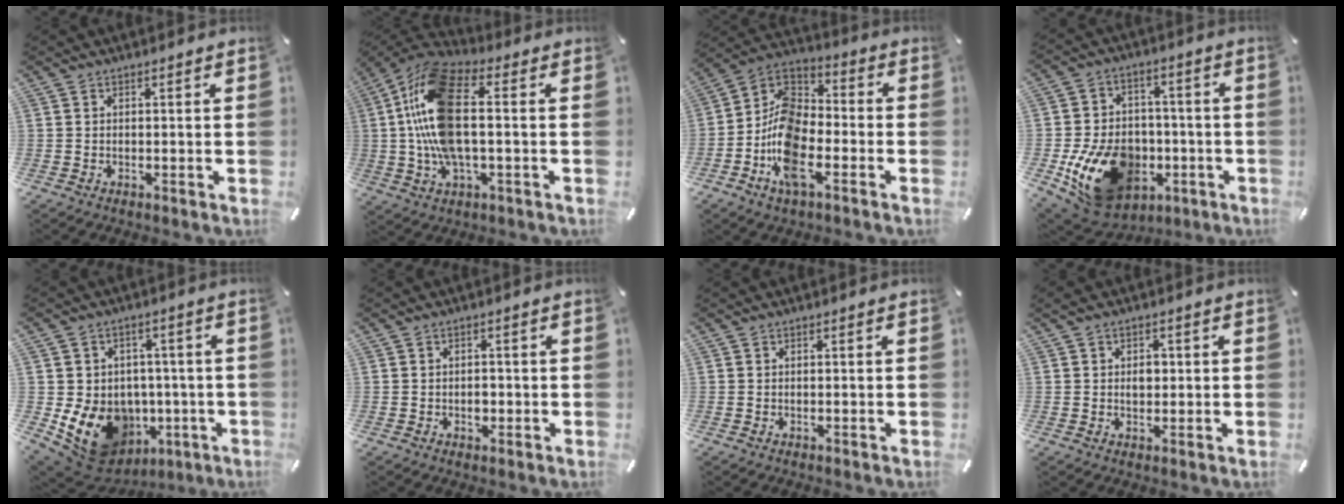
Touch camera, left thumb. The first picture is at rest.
{"total": 17.9, "force": [0.6, 8.3, 15.9], "torque": [-0.340, -0.005, 0.006]}
{"total": 14.1, "force": [-7.0, 7.6, 9.6], "torque": [-0.214, 0.017, -0.138]}
{"total": 19.2, "force": [-5.9, 14.4, 11.4], "torque": [-0.214, 0.026, -0.084]}
{"total": 13.9, "force": [-3.5, 11.5, 6.8], "torque": [-0.135, -0.004, -0.050]}
{"total": 2.1, "force": [-0.3, 1.6, 1.4], "torque": [-0.018, 0.000, -0.009]}
{"total": 0.0}
{"total": 1.9, "force": [0.2, 1.3, 1.5], "torque": [-0.023, 0.001, 0.000]}